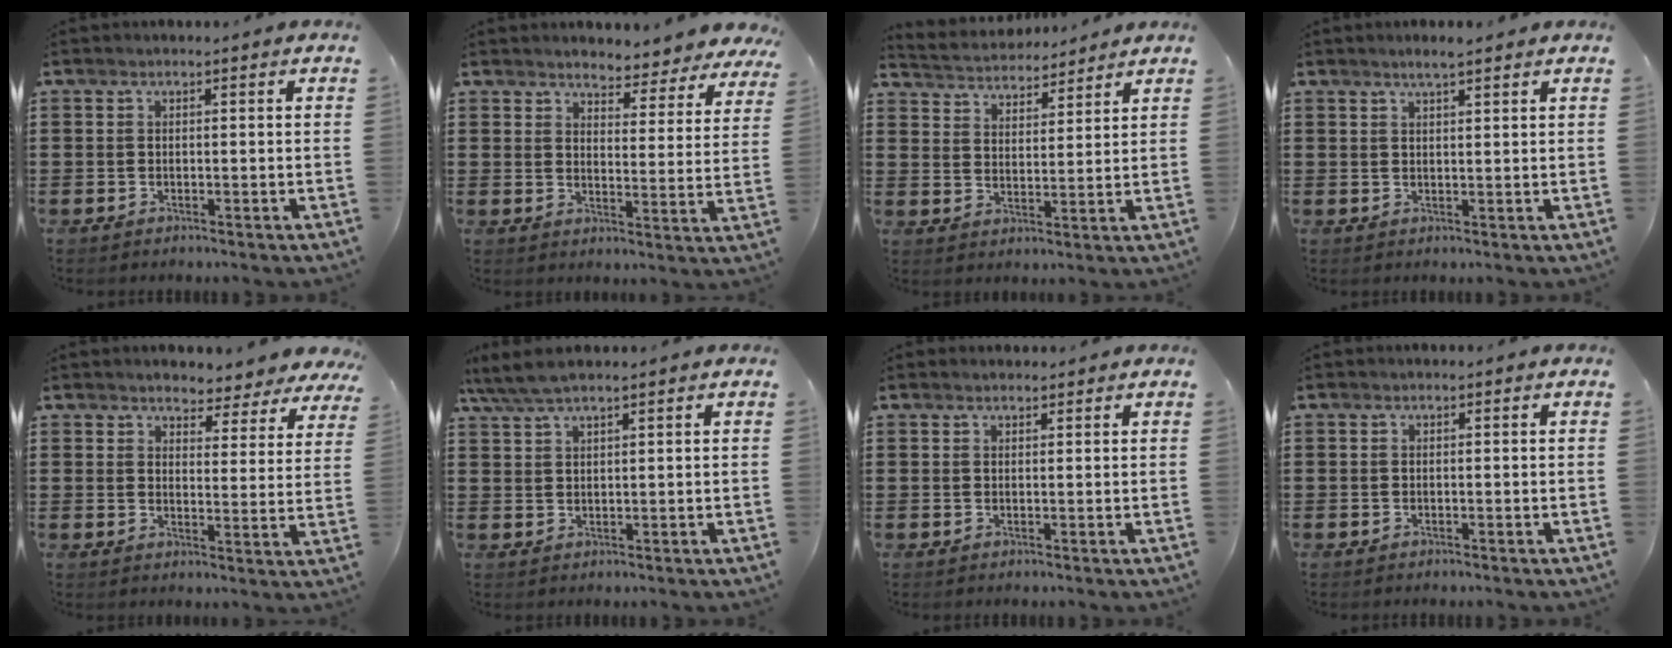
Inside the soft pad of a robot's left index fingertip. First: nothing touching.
{"total": 3.8, "force": [3.8, 0.1, -0.1], "torque": [-0.013, -0.030, 0.062]}
{"total": 3.8, "force": [3.7, 0.7, -0.5], "torque": [-0.013, -0.021, 0.063]}
{"total": 2.3, "force": [1.9, 0.1, 1.3], "torque": [-0.027, 0.003, 0.034]}
{"total": 3.6, "force": [3.6, 0.2, -0.1], "torque": [-0.011, -0.026, 0.060]}
{"total": 3.9, "force": [3.1, 0.5, 2.3], "torque": [-0.052, 0.001, 0.058]}
{"total": 0.9, "force": [0.8, 0.3, 0.0], "torque": [-0.002, 0.001, 0.017]}
{"total": 0.0}